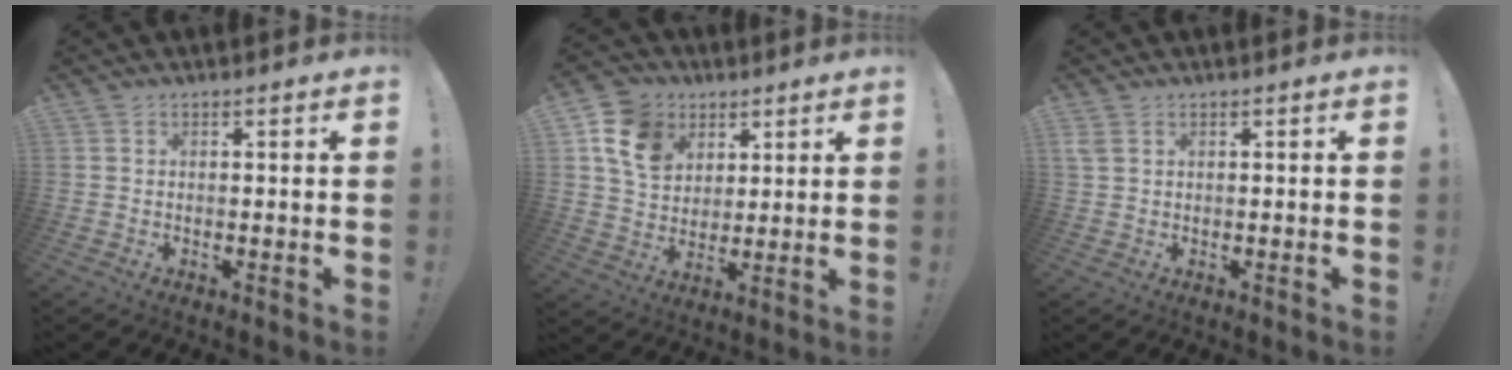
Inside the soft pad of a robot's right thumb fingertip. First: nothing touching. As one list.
[{"total": 13.4, "force": [6.0, 10.3, 6.0], "torque": [-0.096, -0.019, 0.121]}, {"total": 2.6, "force": [1.3, 1.6, 1.6], "torque": [-0.031, 0.002, 0.026]}]